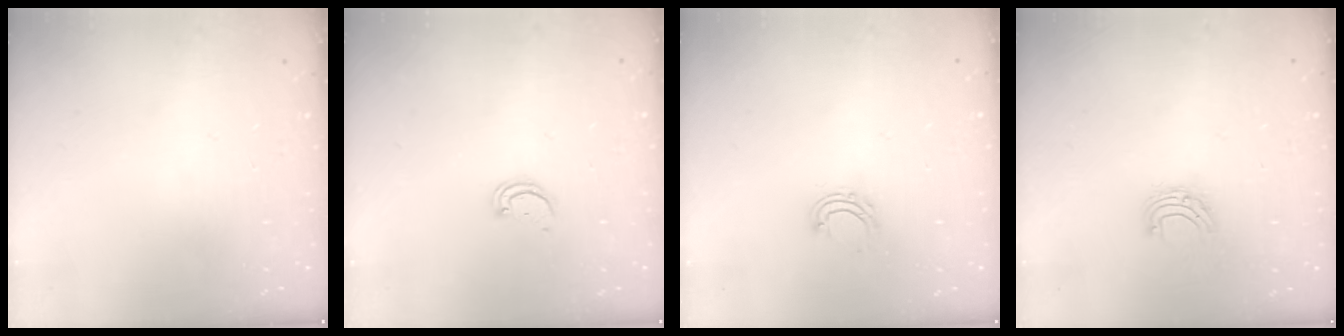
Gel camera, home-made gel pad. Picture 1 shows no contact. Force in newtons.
{"total": 1.5, "press": 1.5, "slide": 0.1}
{"total": 5.2, "press": 5.1, "slide": 0.7}
{"total": 5.5, "press": 5.4, "slide": 0.6}